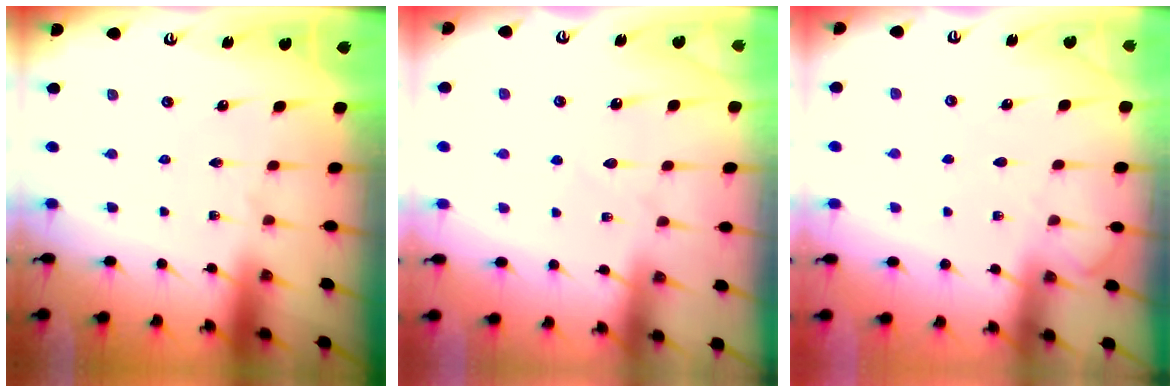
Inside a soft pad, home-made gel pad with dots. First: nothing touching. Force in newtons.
{"total": 4.9, "press": 4.8, "slide": 0.5}
{"total": 2.3, "press": 2.3, "slide": 0.3}